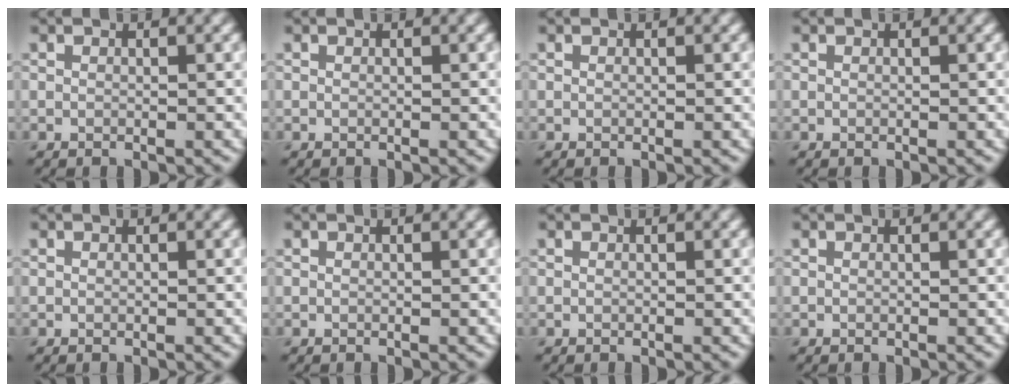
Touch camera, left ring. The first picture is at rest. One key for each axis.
{"total": 0.0}
{"total": 0.0}
{"total": 0.0}
{"total": 0.0}
{"total": 0.0}
{"total": 0.0}
{"total": 0.0}